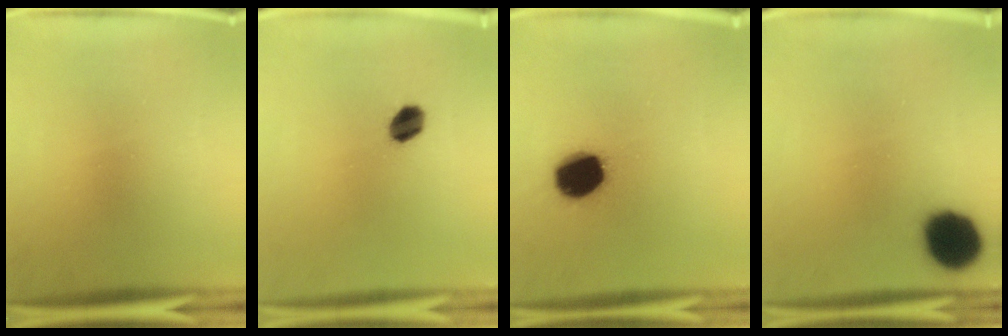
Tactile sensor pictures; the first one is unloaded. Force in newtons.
{"total": 4.9}
{"total": 14.6}
{"total": 14.8}